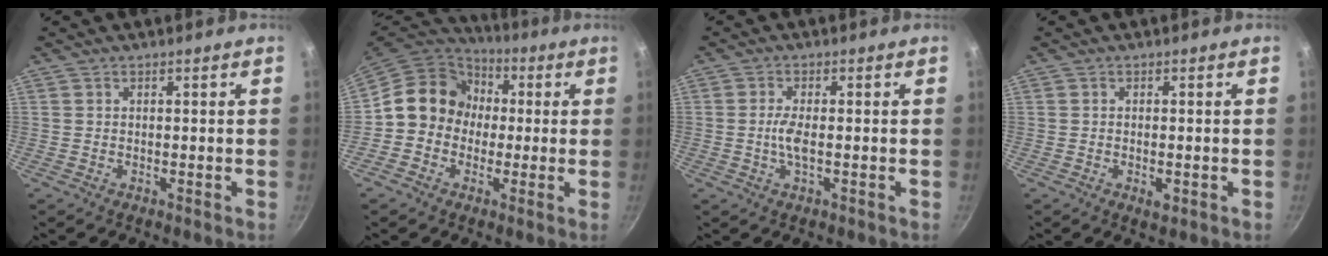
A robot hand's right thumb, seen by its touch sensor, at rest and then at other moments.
{"total": 12.2, "force": [0.4, 11.0, 5.3], "torque": [-0.045, 0.032, -0.013]}
{"total": 3.2, "force": [-0.4, 1.0, 3.0], "torque": [-0.070, 0.000, -0.013]}
{"total": 2.2, "force": [-0.7, 1.1, 1.8], "torque": [-0.031, -0.002, -0.010]}